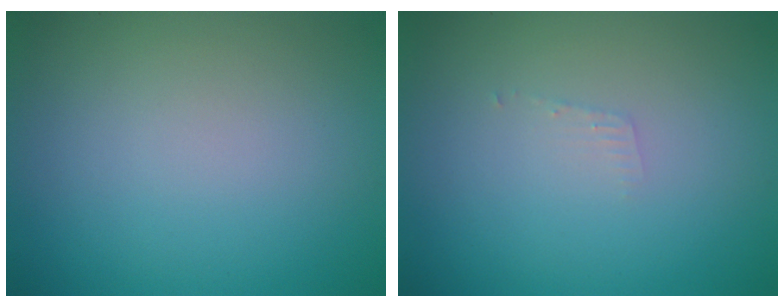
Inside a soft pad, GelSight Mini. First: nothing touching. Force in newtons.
{"total": 0.7, "press": 0.7, "slide": 0.1}